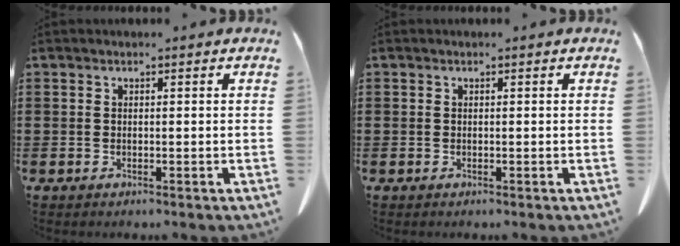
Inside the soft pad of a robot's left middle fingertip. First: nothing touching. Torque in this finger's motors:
{"motor_torque": [-0.25, 0.74, -0.03, -0.01]}